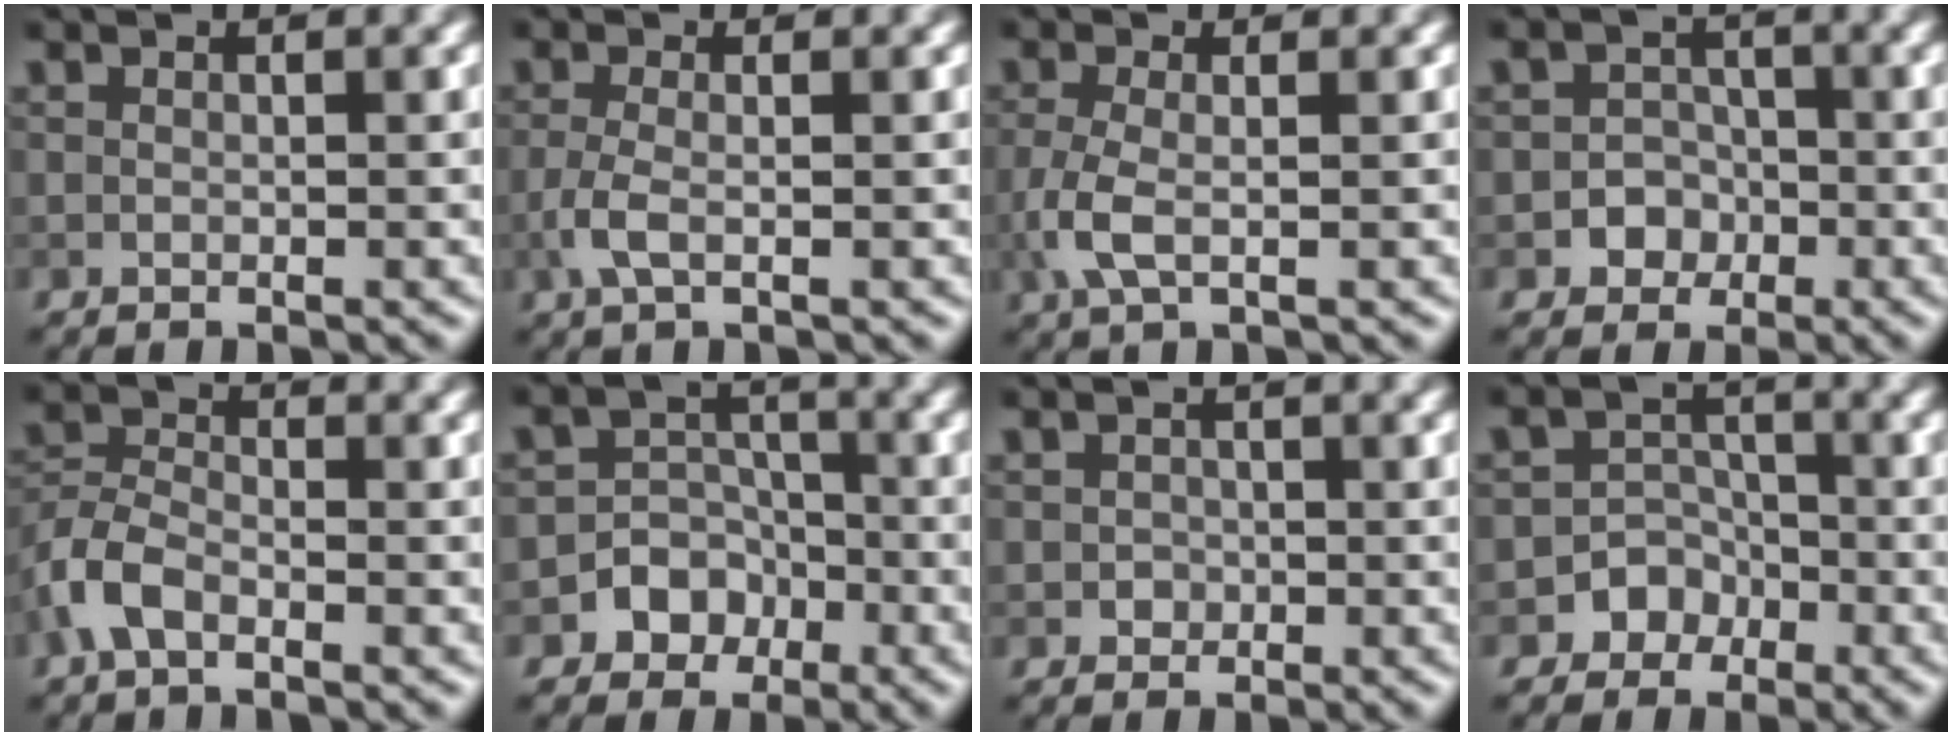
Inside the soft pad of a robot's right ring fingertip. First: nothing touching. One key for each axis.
{"total": 2.2, "fx": -0.7, "fy": 0.7, "fz": 2.0, "tx": -0.048, "ty": -0.001, "tz": -0.019}
{"total": 3.1, "fx": -0.6, "fy": 1.1, "fz": 2.8, "tx": -0.071, "ty": -0.004, "tz": -0.017}
{"total": 2.6, "fx": -1.0, "fy": 2.4, "fz": 0.6, "tx": 0.016, "ty": 0.006, "tz": -0.029}
{"total": 3.7, "fx": -2.1, "fy": 1.9, "fz": 2.4, "tx": -0.056, "ty": 0.005, "tz": -0.054}
{"total": 4.5, "fx": -2.2, "fy": 3.9, "fz": 0.9, "tx": 0.021, "ty": 0.008, "tz": -0.057}
{"total": 1.1, "fx": -0.1, "fy": 1.0, "fz": 0.2, "tx": 0.005, "ty": -0.002, "tz": -0.003}
{"total": 4.0, "fx": -2.2, "fy": 3.4, "fz": 0.3, "tx": 0.036, "ty": 0.008, "tz": -0.049}